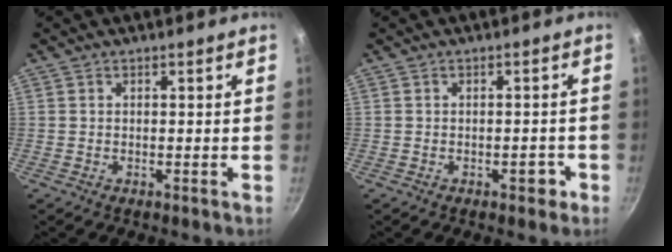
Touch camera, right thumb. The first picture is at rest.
{"total": 2.6, "force": [-1.3, 1.4, 1.8], "torque": [-0.007, 0.017, -0.014]}